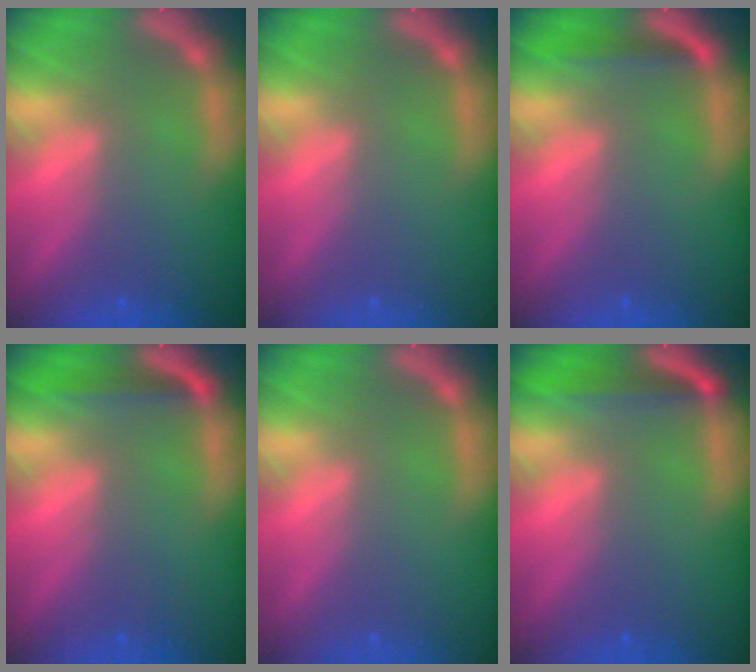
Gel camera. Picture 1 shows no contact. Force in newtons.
{"total": 0.0}
{"total": 1.9}
{"total": 2.5}
{"total": 0.0}
{"total": 3.4}